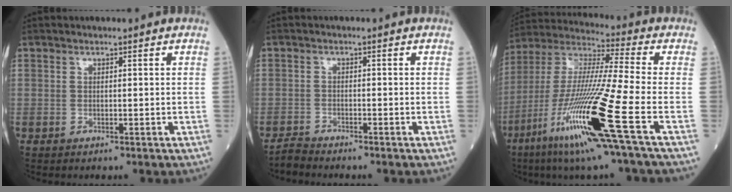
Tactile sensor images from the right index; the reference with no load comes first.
{"total": 1.9, "force": [-1.9, -0.1, -0.1], "torque": [0.003, -0.009, -0.038]}
{"total": 20.4, "force": [-8.4, -0.8, 18.5], "torque": [-0.401, -0.043, -0.168]}